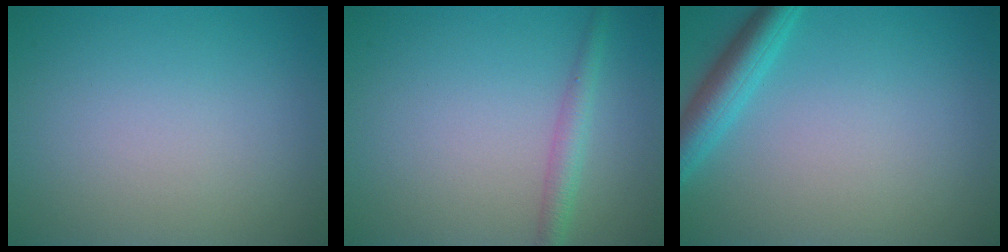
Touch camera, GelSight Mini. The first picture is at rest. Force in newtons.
{"total": 2.0, "press": 2.0, "slide": 0.1}
{"total": 3.5, "press": 3.5, "slide": 0.2}